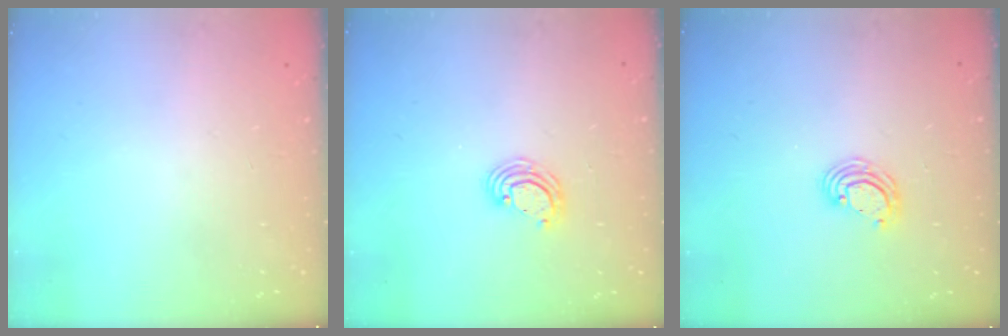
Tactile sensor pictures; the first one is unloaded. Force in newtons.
{"total": 4.8, "press": 4.8, "slide": 0.2}
{"total": 4.8, "press": 4.8, "slide": 0.2}